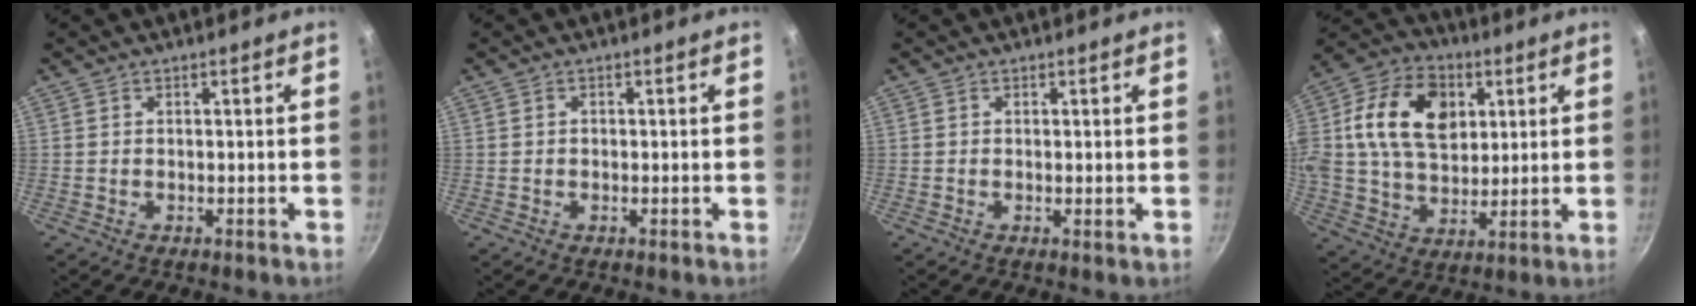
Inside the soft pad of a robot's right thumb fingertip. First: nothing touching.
{"total": 0.6, "force": [0.1, 0.5, 0.3], "torque": [-0.003, 0.004, 0.001]}
{"total": 0.6, "force": [0.1, 0.0, 0.6], "torque": [-0.011, -0.006, -0.001]}
{"total": 20.3, "force": [5.0, 14.2, 13.6], "torque": [-0.225, 0.011, 0.077]}